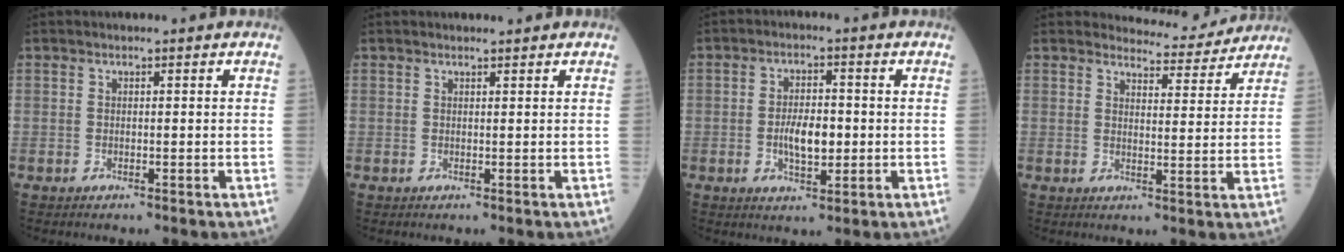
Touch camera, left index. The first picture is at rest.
{"total": 0.6, "force": [0.6, 0.0, 0.1], "torque": [-0.007, -0.001, 0.011]}
{"total": 5.5, "force": [-1.1, 2.3, 4.9], "torque": [-0.095, -0.003, -0.017]}
{"total": 6.3, "force": [6.2, 0.9, -0.5], "torque": [0.003, -0.012, 0.072]}